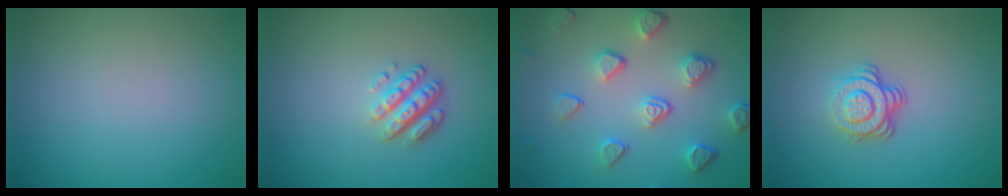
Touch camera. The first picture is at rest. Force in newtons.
{"total": 3.6, "press": 2.6, "slide": 2.5}
{"total": 4.8, "press": 3.7, "slide": 3.1}
{"total": 3.7, "press": 2.6, "slide": 2.6}